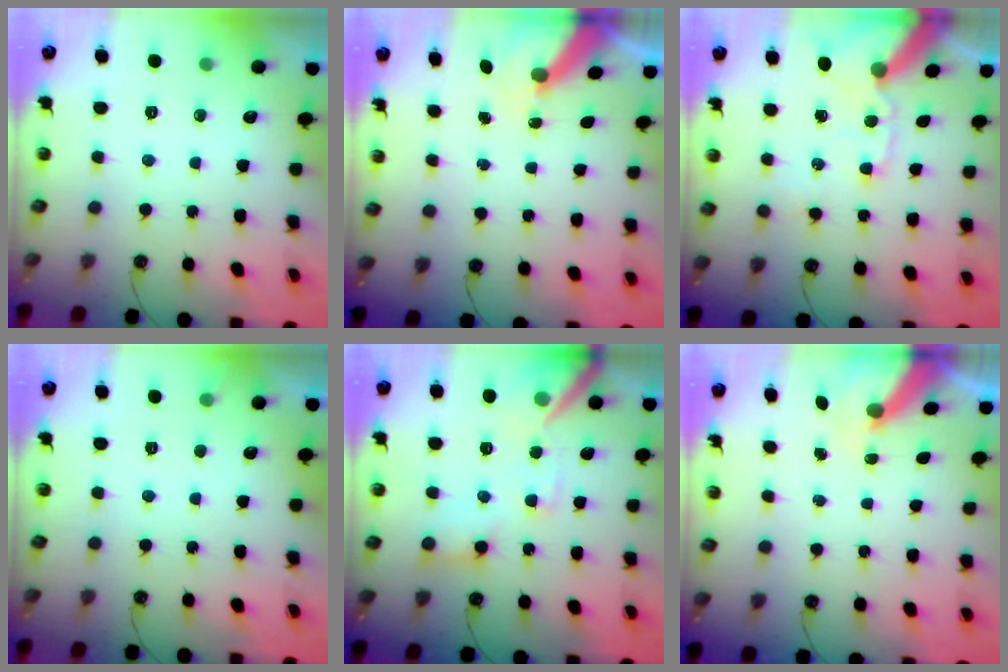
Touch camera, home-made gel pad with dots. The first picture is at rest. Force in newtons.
{"total": 7.5, "press": 7.5, "slide": 0.7}
{"total": 14.5, "press": 14.3, "slide": 2.5}
{"total": 4.0, "press": 4.0, "slide": 0.4}
{"total": 13.4, "press": 13.3, "slide": 1.7}
{"total": 7.5, "press": 7.5, "slide": 0.7}